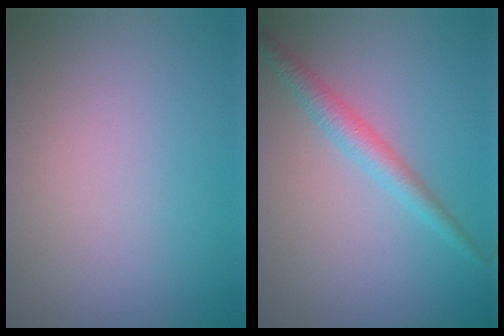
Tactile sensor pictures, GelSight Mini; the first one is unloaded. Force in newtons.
{"total": 2.4, "press": 2.4, "slide": 0.0}